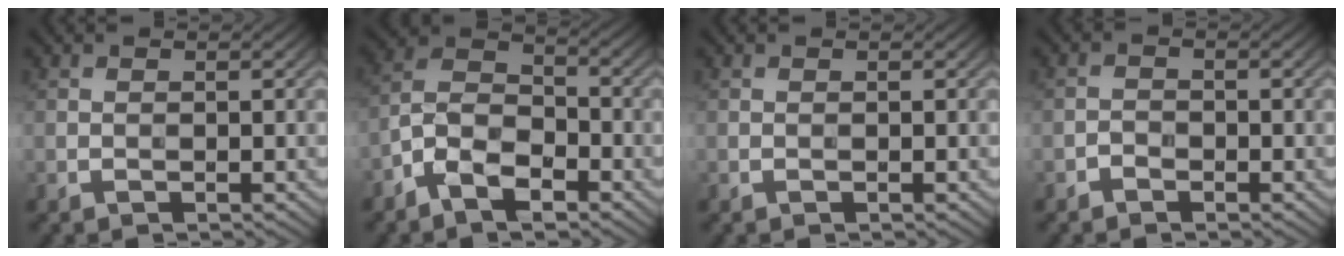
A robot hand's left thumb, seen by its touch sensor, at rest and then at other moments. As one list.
[{"total": 8.1, "force": [-5.0, 4.1, 4.9], "torque": [-0.094, 0.000, -0.113]}, {"total": 0.0}, {"total": 1.3, "force": [-1.0, 0.7, 0.4], "torque": [-0.004, 0.002, -0.023]}]